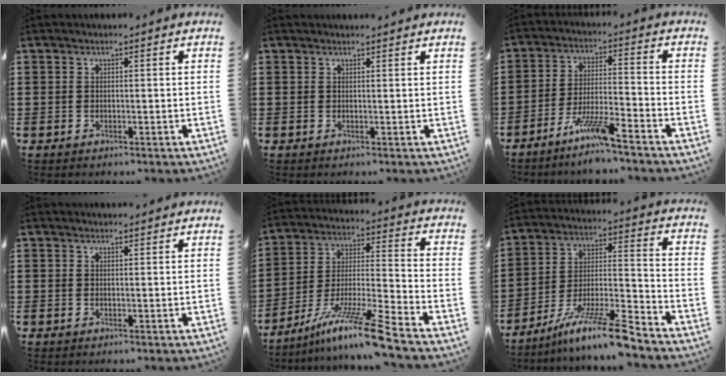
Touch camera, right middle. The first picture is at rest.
{"total": 0.7, "force": [0.7, 0.0, 0.1], "torque": [0.004, -0.003, 0.012]}
{"total": 7.2, "force": [-5.8, 0.3, 4.3], "torque": [-0.088, -0.008, -0.112]}
{"total": 1.2, "force": [1.2, 0.1, 0.1], "torque": [0.003, -0.003, 0.021]}
{"total": 11.6, "force": [-8.7, -0.2, 7.7], "torque": [-0.137, 0.003, -0.167]}
{"total": 10.9, "force": [-8.6, 0.2, 6.7], "torque": [-0.114, 0.010, -0.164]}